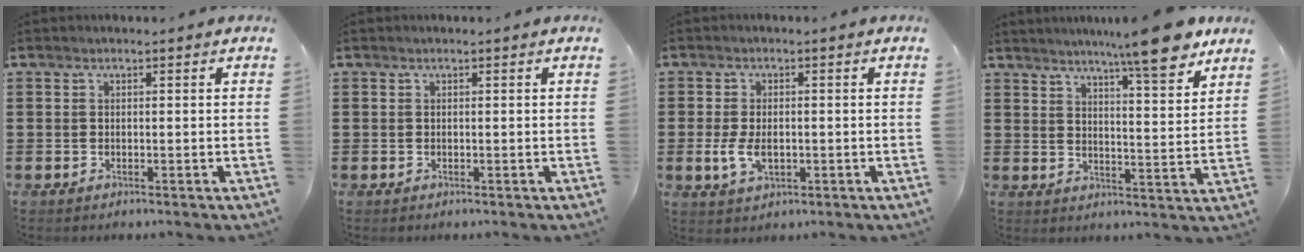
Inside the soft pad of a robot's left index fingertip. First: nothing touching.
{"total": 0.0}
{"total": 4.3, "force": [-0.6, 2.5, 3.5], "torque": [-0.079, -0.001, -0.013]}
{"total": 10.0, "force": [8.0, 0.2, 6.0], "torque": [-0.097, -0.038, 0.132]}